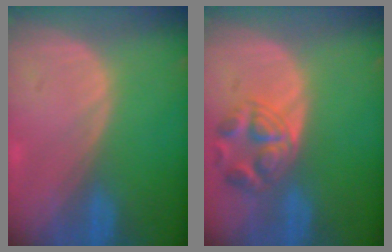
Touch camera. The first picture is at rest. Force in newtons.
{"total": 5.6, "press": 5.6, "slide": 0.2}